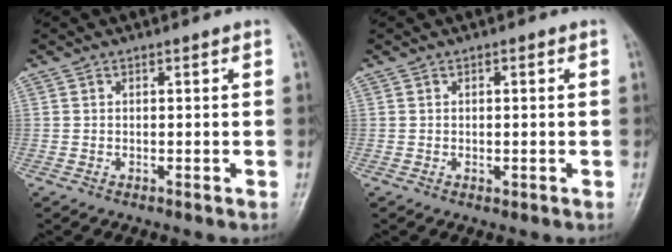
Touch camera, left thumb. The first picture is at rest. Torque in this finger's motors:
{"motor_torque": [-0.12, -0.05, 0.06, 0.07, 0.01]}